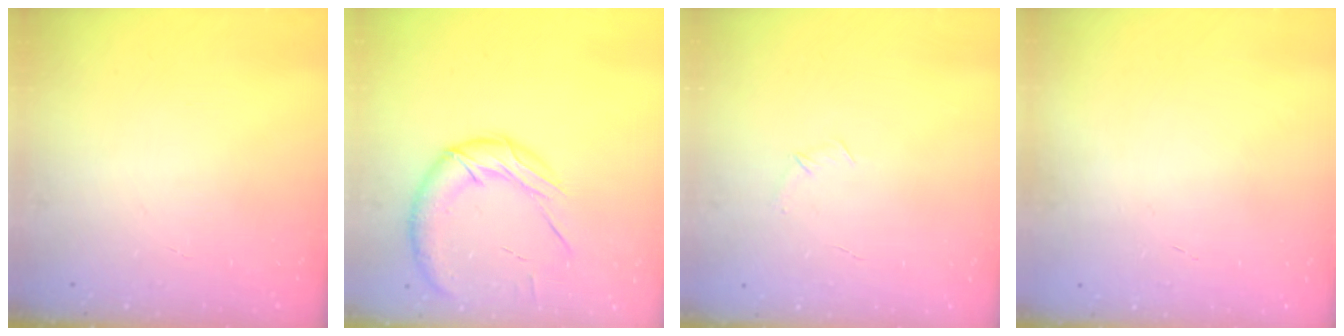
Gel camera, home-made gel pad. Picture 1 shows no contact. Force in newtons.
{"total": 15.5, "press": 15.3, "slide": 2.4}
{"total": 4.7, "press": 4.5, "slide": 1.3}
{"total": 0.0}